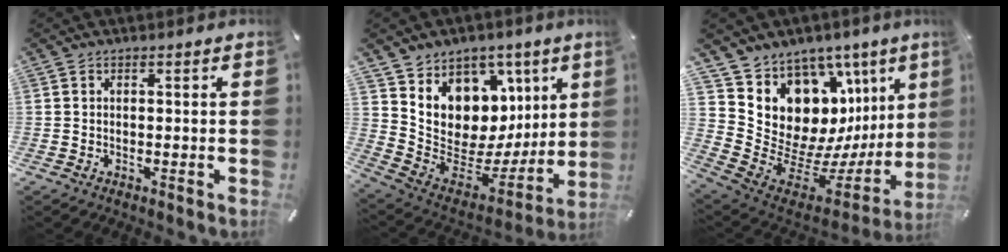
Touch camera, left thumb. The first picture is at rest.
{"total": 10.1, "force": [4.2, 9.0, 1.8], "torque": [-0.012, -0.088, 0.093]}
{"total": 15.5, "force": [6.6, 12.6, 6.0], "torque": [-0.058, -0.114, 0.159]}